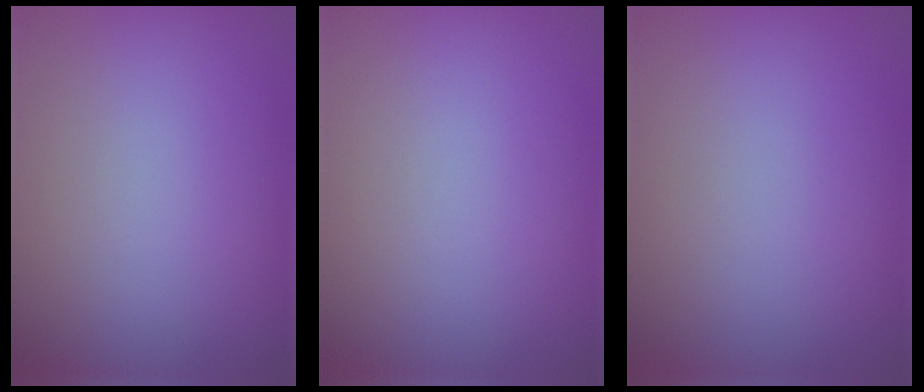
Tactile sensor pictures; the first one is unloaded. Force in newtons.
{"total": 0.0}
{"total": 0.0}